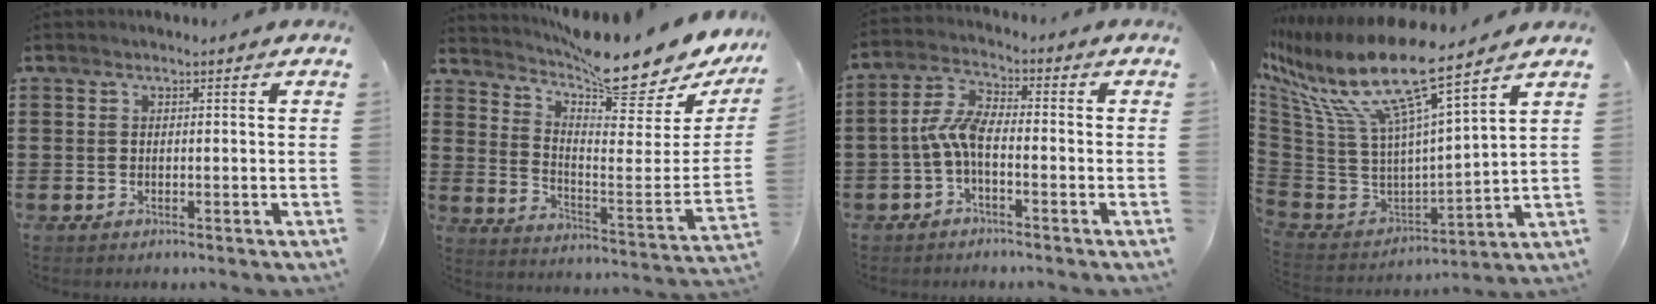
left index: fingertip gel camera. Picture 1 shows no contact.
{"total": 10.6, "force": [9.1, 1.1, 5.2], "torque": [-0.096, -0.072, 0.148]}
{"total": 5.8, "force": [-1.5, 2.1, 5.1], "torque": [-0.128, -0.002, -0.037]}
{"total": 13.5, "force": [8.4, 2.5, 10.4], "torque": [-0.244, -0.066, 0.129]}